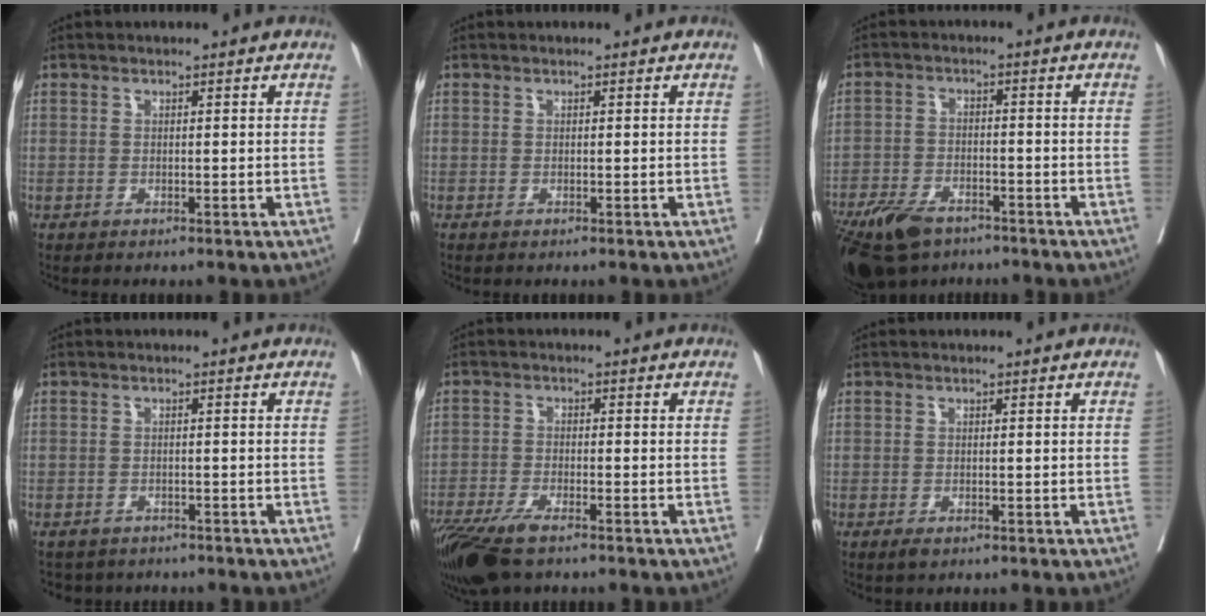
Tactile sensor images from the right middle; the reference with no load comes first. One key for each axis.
{"total": 0.0}
{"total": 11.0, "fx": -8.1, "fy": 4.8, "fz": 5.6, "tx": -0.110, "ty": -0.016, "tz": -0.138}
{"total": 4.8, "fx": -4.3, "fy": 2.0, "fz": 0.3, "tx": -0.001, "ty": 0.001, "tz": -0.055}
{"total": 9.7, "fx": -7.1, "fy": 2.4, "fz": 6.2, "tx": -0.112, "ty": -0.022, "tz": -0.125}
{"total": 1.0, "fx": -0.6, "fy": 0.4, "fz": 0.7, "tx": -0.012, "ty": -0.003, "tz": -0.006}